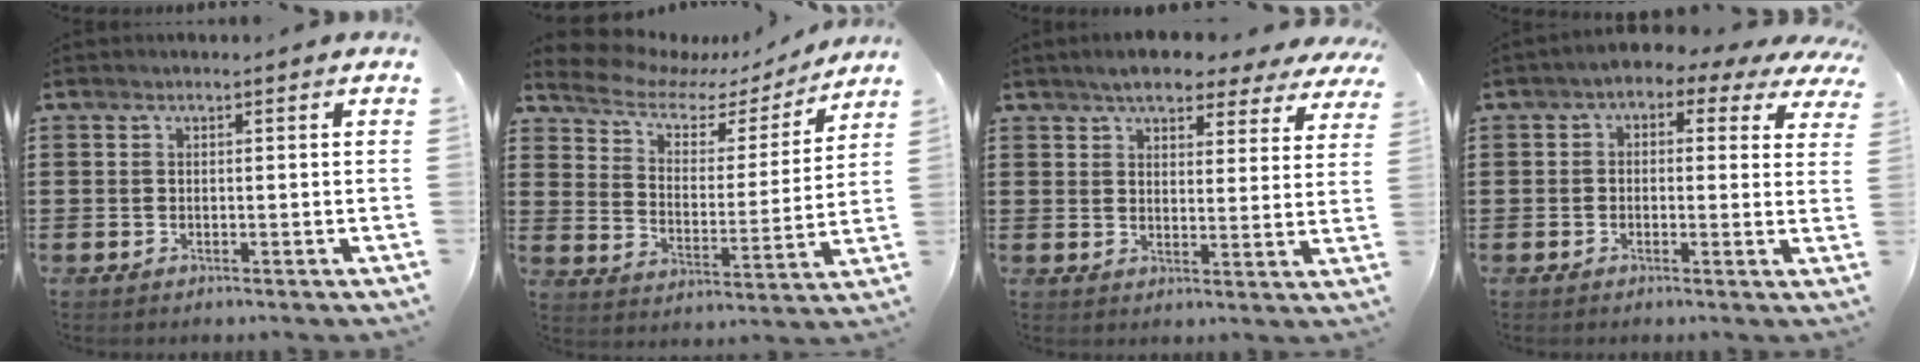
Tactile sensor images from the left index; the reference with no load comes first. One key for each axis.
{"total": 6.6, "fx": 5.5, "fy": 2.8, "fz": 2.2, "tx": -0.074, "ty": -0.030, "tz": 0.094}
{"total": 5.8, "fx": 5.2, "fy": 1.5, "fz": 2.1, "tx": -0.053, "ty": -0.011, "tz": 0.092}
{"total": 2.1, "fx": -0.3, "fy": 1.5, "fz": 1.4, "tx": -0.033, "ty": -0.001, "tz": -0.016}